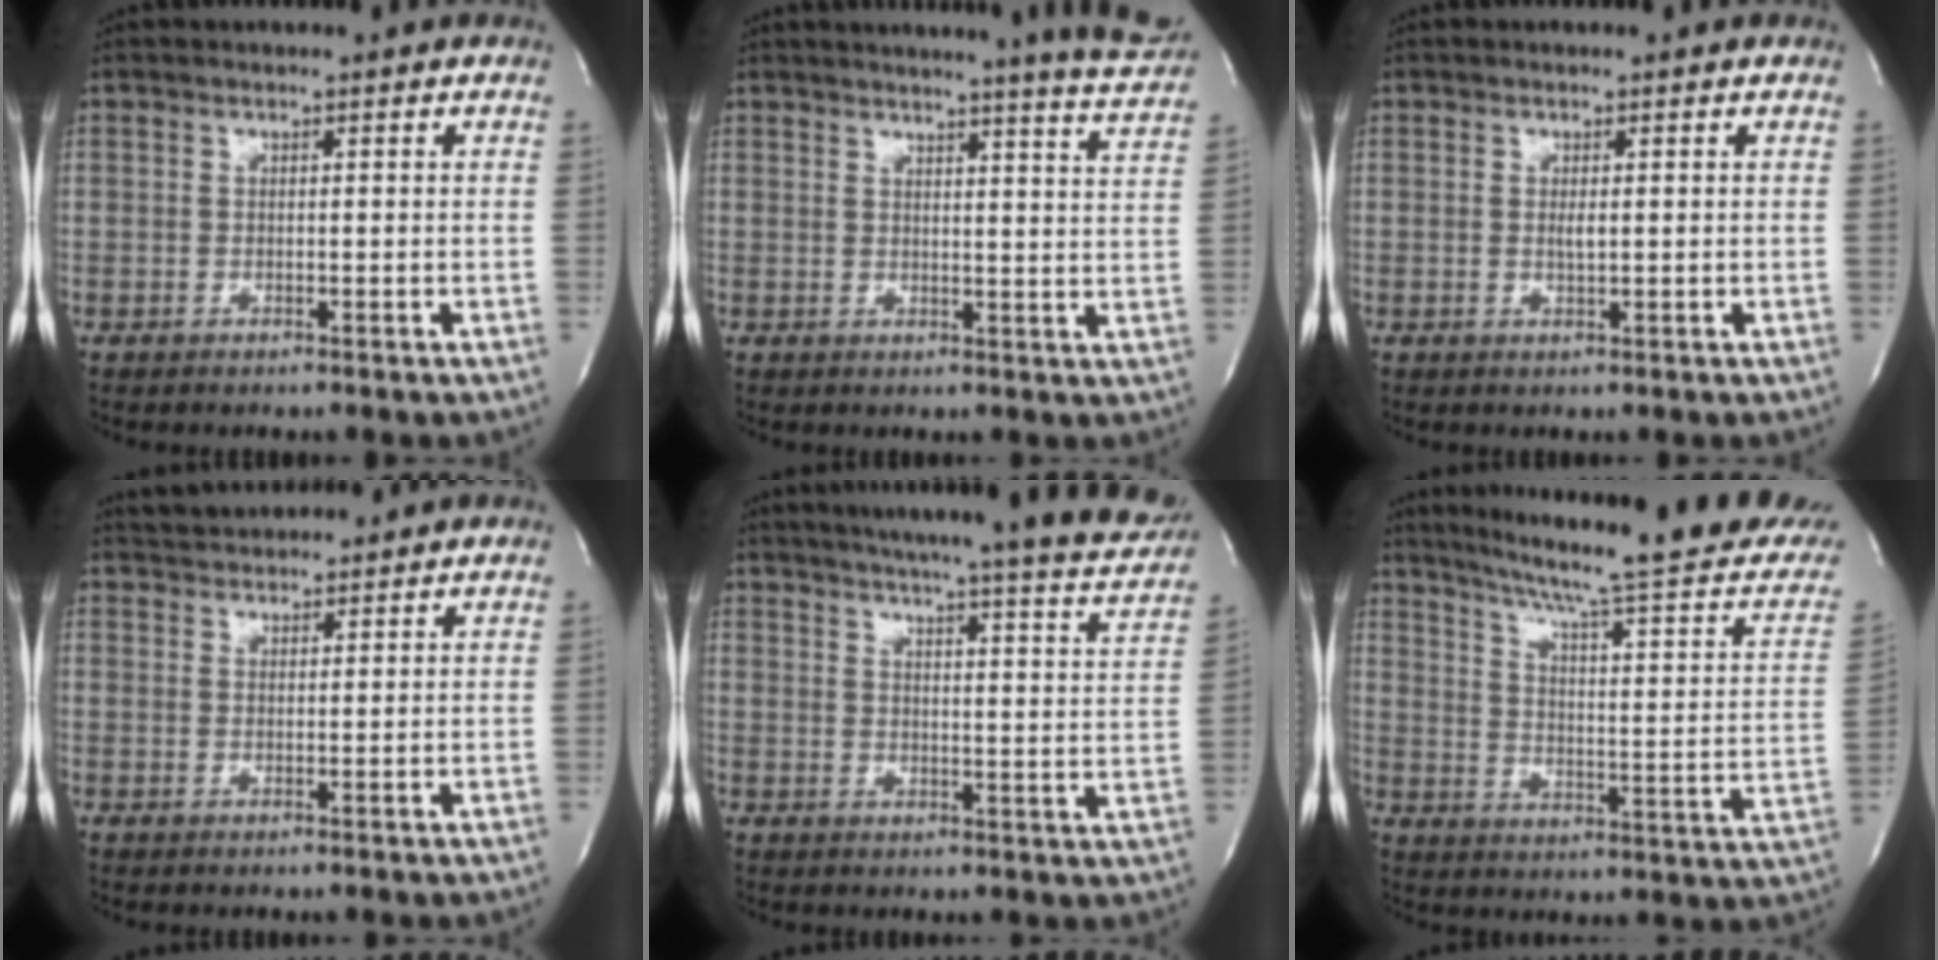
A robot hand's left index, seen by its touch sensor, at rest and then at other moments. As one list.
[{"total": 12.2, "force": [11.5, -1.2, 3.9], "torque": [-0.055, -0.069, 0.116]}, {"total": 1.1, "force": [0.0, 0.1, 1.1], "torque": [-0.026, -0.006, 0.001]}, {"total": 4.7, "force": [4.6, 0.7, 0.6], "torque": [-0.017, 0.027, 0.078]}, {"total": 25.6, "force": [23.2, 1.5, 10.7], "torque": [-0.160, -0.065, 0.275]}, {"total": 25.7, "force": [22.2, 0.5, 12.9], "torque": [-0.196, -0.067, 0.291]}]